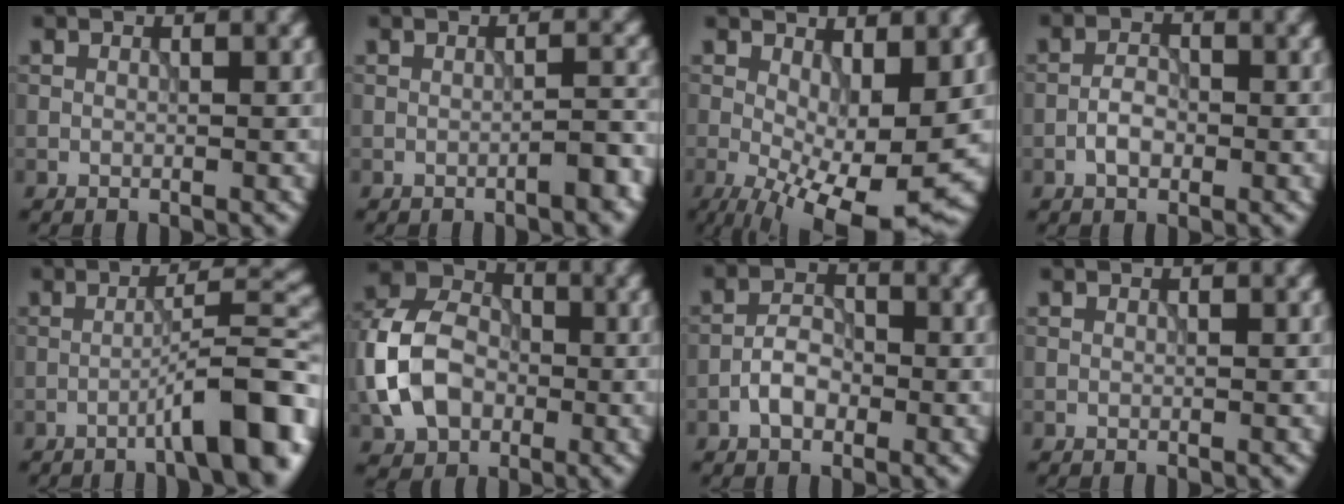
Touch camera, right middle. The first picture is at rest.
{"total": 2.3, "force": [-1.2, 0.5, 1.9], "torque": [-0.023, 0.009, -0.022]}
{"total": 10.9, "force": [-2.3, 4.1, 9.8], "torque": [-0.154, -0.008, -0.031]}
{"total": 2.2, "force": [-0.9, 1.2, 1.6], "torque": [-0.026, 0.005, -0.021]}
{"total": 7.9, "force": [-4.0, 1.1, 6.7], "torque": [-0.089, 0.025, -0.066]}
{"total": 8.3, "force": [-1.8, 6.2, 5.2], "torque": [-0.113, 0.011, -0.053]}
{"total": 2.9, "force": [-1.2, 1.7, 2.0], "torque": [-0.032, 0.009, -0.027]}
{"total": 0.0}